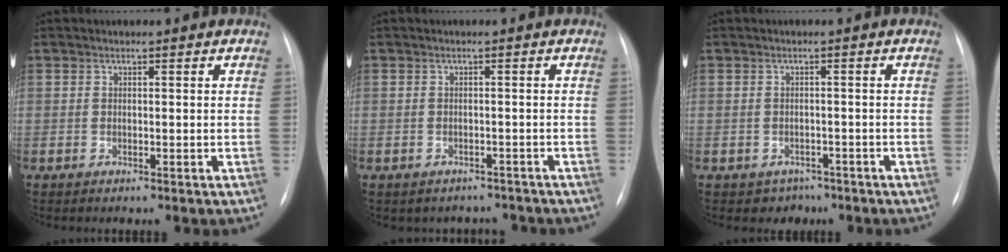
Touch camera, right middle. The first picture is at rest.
{"total": 4.4, "force": [-3.8, 2.2, -0.1], "torque": [0.008, 0.016, -0.043]}
{"total": 2.8, "force": [-1.8, 2.1, 0.0], "torque": [-0.002, 0.010, -0.020]}